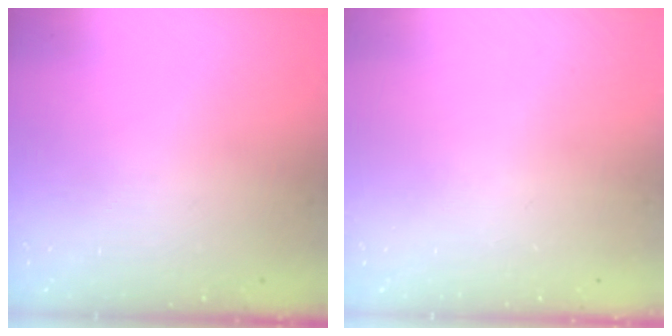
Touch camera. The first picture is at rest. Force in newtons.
{"total": 0.0}